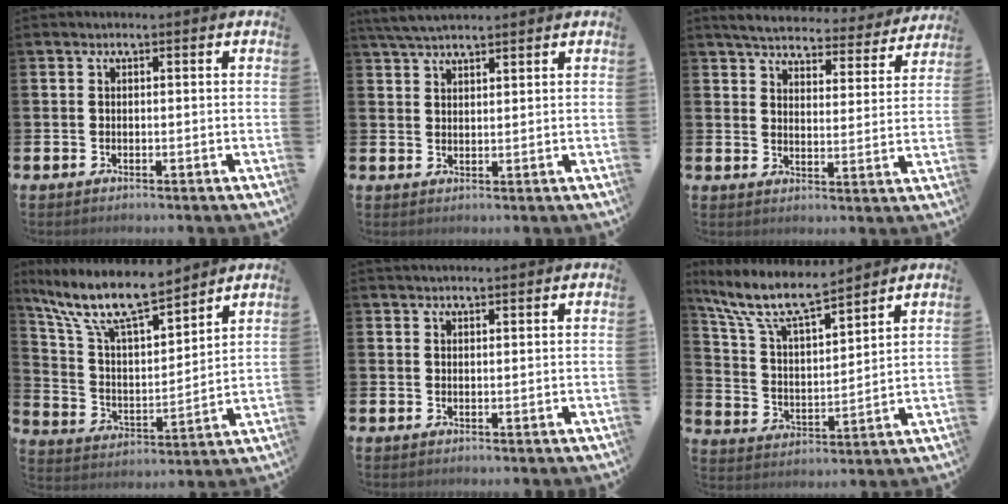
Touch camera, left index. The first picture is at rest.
{"total": 4.1, "force": [3.8, 0.7, 1.4], "torque": [-0.037, -0.009, 0.071]}
{"total": 4.9, "force": [4.7, 0.8, 1.0], "torque": [-0.040, -0.033, 0.079]}
{"total": 11.8, "force": [10.2, 2.4, 5.5], "torque": [-0.143, -0.058, 0.178]}
{"total": 1.3, "force": [1.3, 0.1, 0.1], "torque": [0.003, -0.005, 0.023]}
{"total": 10.1, "force": [8.8, 2.0, 4.7], "torque": [-0.128, -0.044, 0.155]}